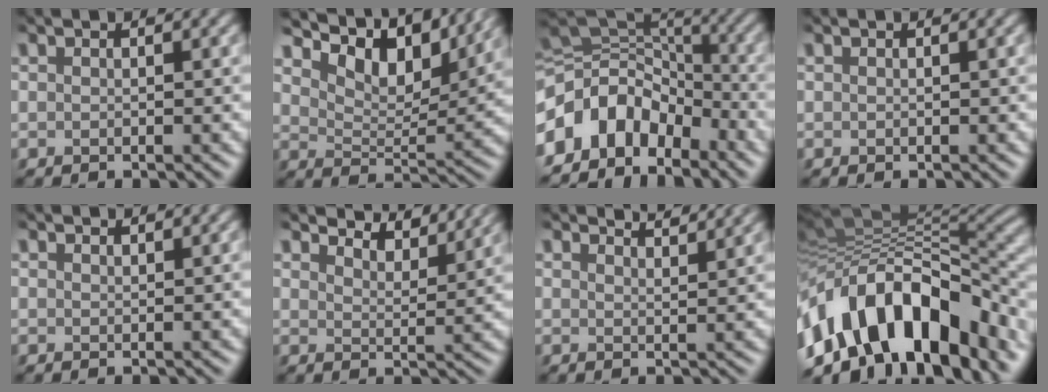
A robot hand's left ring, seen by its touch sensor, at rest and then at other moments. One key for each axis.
{"total": 8.6, "fx": 6.8, "fy": 3.3, "fz": 4.1, "tx": -0.065, "ty": 0.004, "tz": 0.110}
{"total": 8.0, "fx": -4.4, "fy": 5.3, "fz": 4.2, "tx": -0.067, "ty": 0.017, "tz": -0.100}
{"total": 0.0}
{"total": 0.9, "fx": 0.9, "fy": 0.1, "fz": 0.1, "tx": -0.003, "ty": -0.002, "tz": 0.016}
{"total": 5.3, "fx": 5.1, "fy": 0.6, "fz": 1.1, "tx": -0.035, "ty": 0.001, "tz": 0.068}
{"total": 3.3, "fx": 3.1, "fy": 0.3, "fz": 0.8, "tx": -0.007, "ty": 0.001, "tz": 0.038}
{"total": 14.6, "fx": -6.9, "fy": 7.7, "fz": 10.4, "tx": -0.163, "ty": 0.029, "tz": -0.124}